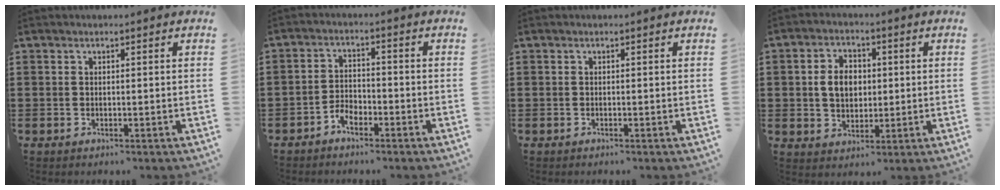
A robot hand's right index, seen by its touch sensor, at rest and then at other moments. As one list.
[{"total": 2.9, "force": [-2.4, 1.4, 1.0], "torque": [-0.022, 0.009, -0.049]}, {"total": 0.0}, {"total": 5.4, "force": [0.3, 4.0, 3.7], "torque": [-0.081, 0.009, -0.001]}]